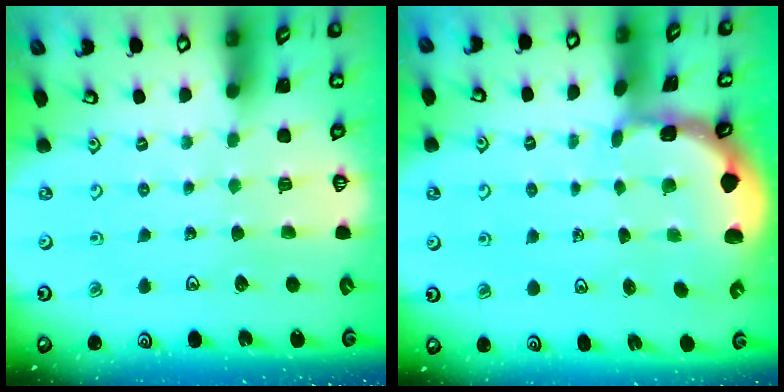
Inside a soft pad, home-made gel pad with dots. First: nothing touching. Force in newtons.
{"total": 1.0, "press": 1.0, "slide": 0.2}